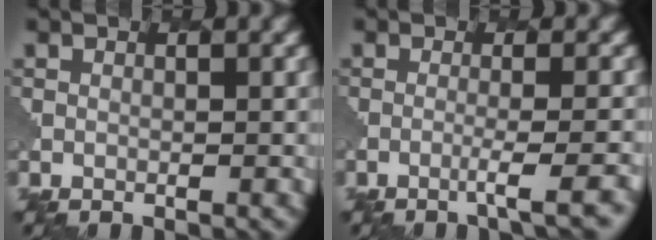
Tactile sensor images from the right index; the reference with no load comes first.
{"total": 2.9, "force": [-1.3, 0.4, 2.6], "torque": [-0.029, 0.008, -0.038]}